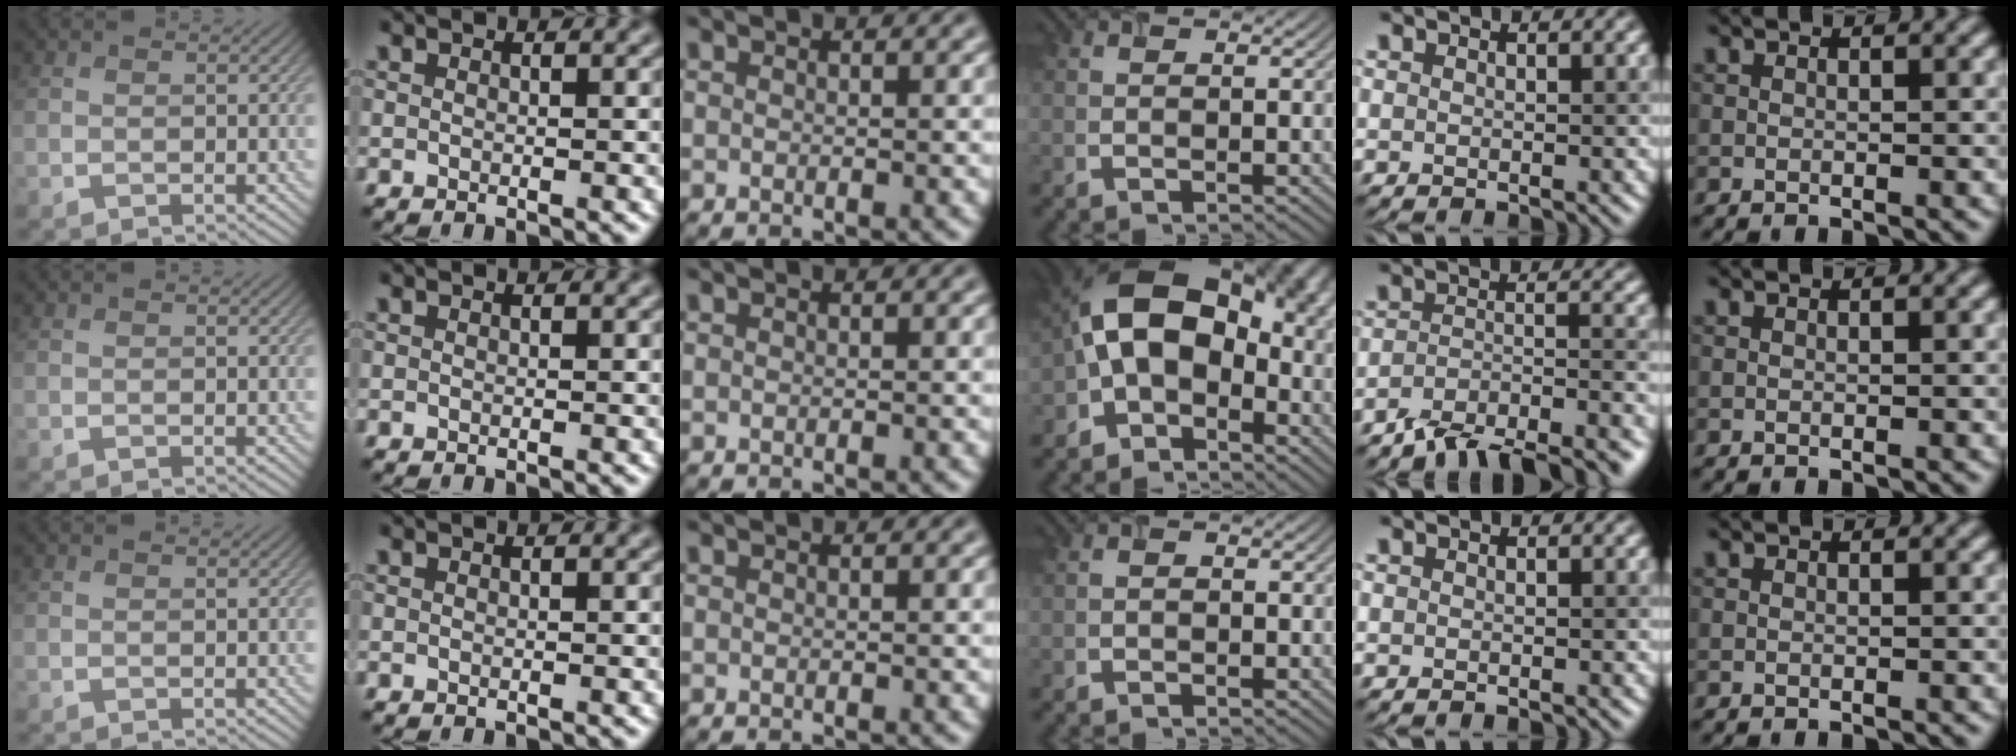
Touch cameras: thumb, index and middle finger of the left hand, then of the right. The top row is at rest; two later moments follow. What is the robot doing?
{"motion": "lift_and_place", "object": "timer"}